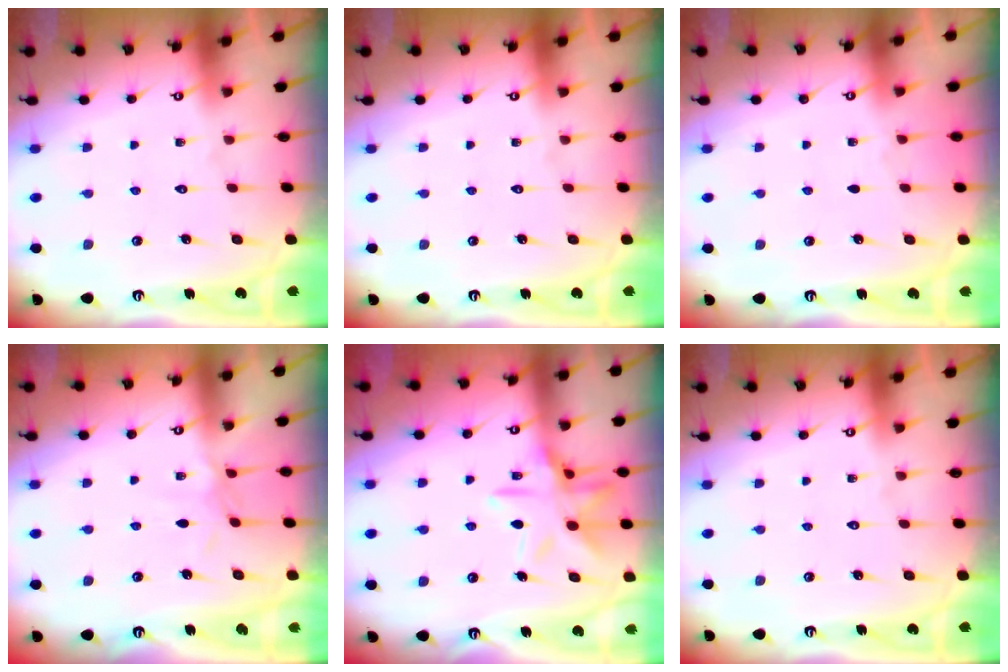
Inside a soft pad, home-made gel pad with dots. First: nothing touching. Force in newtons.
{"total": 0.0}
{"total": 3.6, "press": 2.9, "slide": 2.1}
{"total": 3.8, "press": 3.7, "slide": 0.5}
{"total": 13.5, "press": 13.4, "slide": 1.1}
{"total": 0.0}